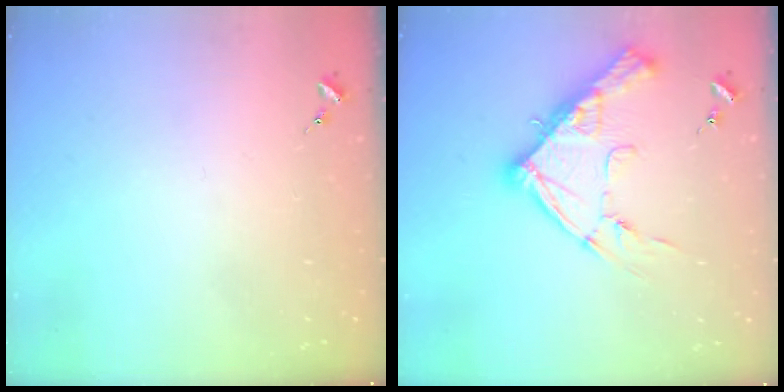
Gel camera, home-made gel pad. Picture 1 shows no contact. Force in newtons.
{"total": 17.3, "press": 17.2, "slide": 1.6}